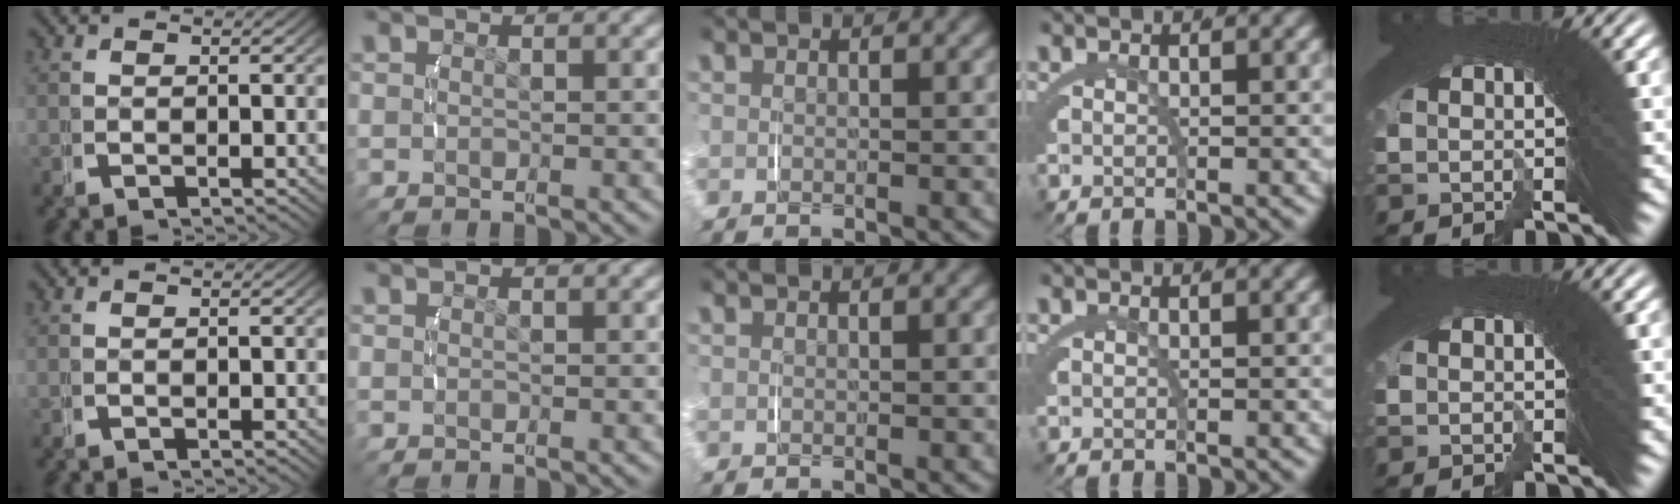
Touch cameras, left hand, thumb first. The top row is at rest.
{}